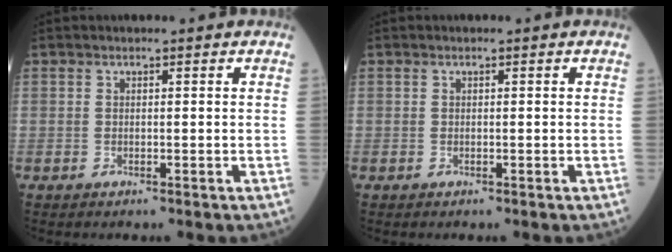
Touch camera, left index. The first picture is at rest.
{"total": 0.0}